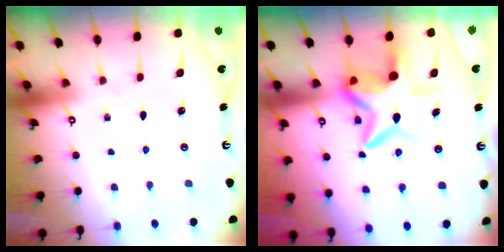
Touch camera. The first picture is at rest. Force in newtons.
{"total": 11.1, "press": 11.1, "slide": 1.1}